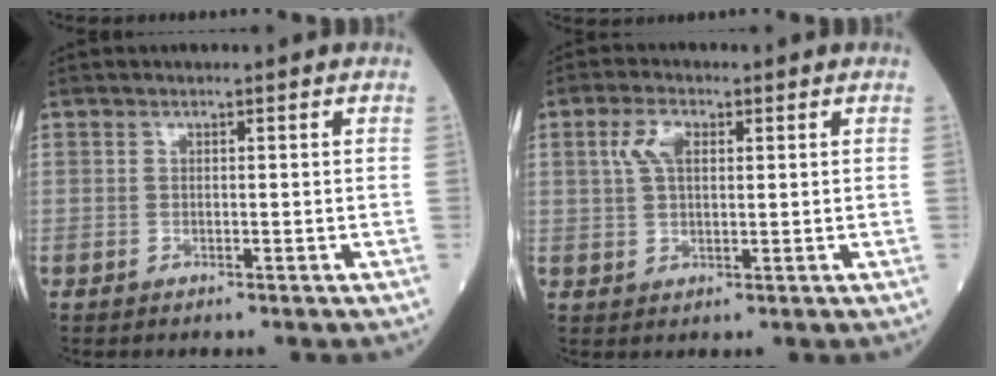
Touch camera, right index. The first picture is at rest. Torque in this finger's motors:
{"motor_torque": [0.51, 0.29, 0.33, 0.10]}